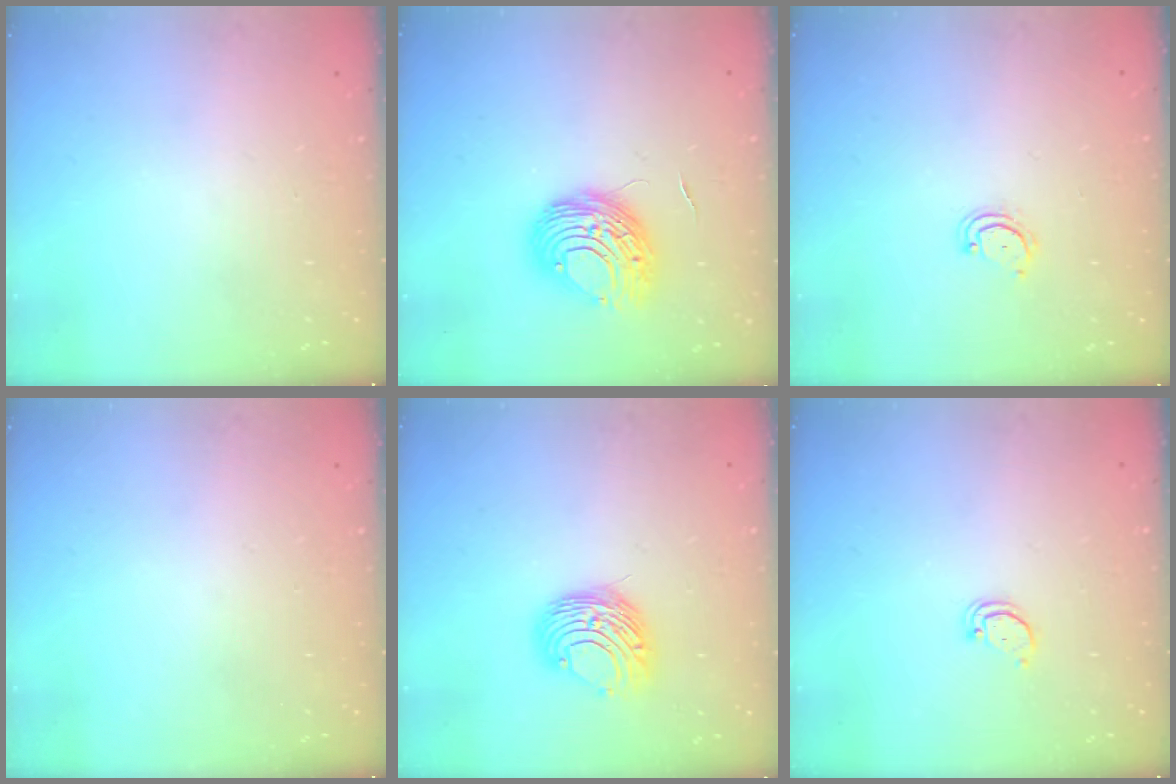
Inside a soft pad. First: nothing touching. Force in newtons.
{"total": 9.6, "press": 9.5, "slide": 0.9}
{"total": 3.4, "press": 3.4, "slide": 0.2}
{"total": 0.0}
{"total": 9.7, "press": 9.7, "slide": 1.0}
{"total": 2.0, "press": 2.0, "slide": 0.2}